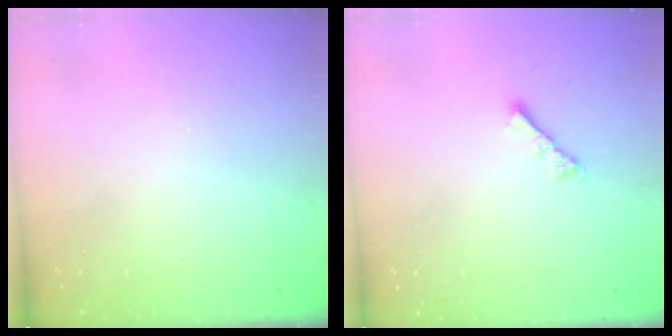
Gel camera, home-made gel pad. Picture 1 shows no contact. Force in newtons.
{"total": 2.9, "press": 2.8, "slide": 0.5}